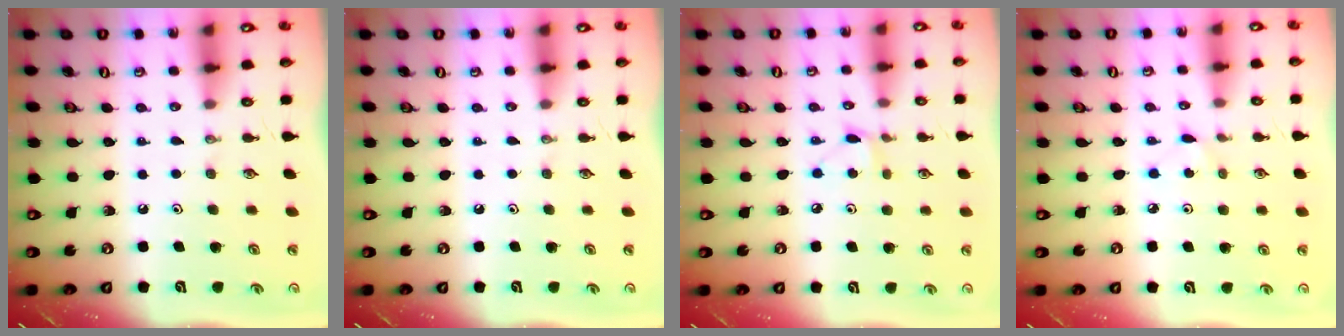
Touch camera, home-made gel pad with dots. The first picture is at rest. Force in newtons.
{"total": 0.0}
{"total": 5.0, "press": 5.0, "slide": 0.6}
{"total": 2.6, "press": 2.6, "slide": 0.2}